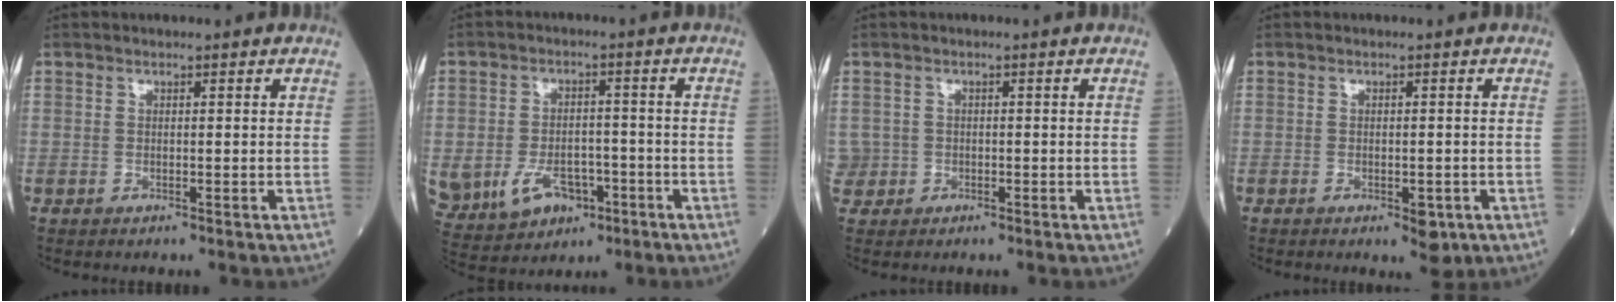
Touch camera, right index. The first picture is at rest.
{"total": 16.7, "force": [-6.0, 12.5, 9.3], "torque": [-0.227, 0.006, -0.084]}
{"total": 2.4, "force": [-0.4, 2.3, 0.0], "torque": [0.007, 0.008, -0.007]}
{"total": 3.2, "force": [-1.4, 1.5, 2.5], "torque": [-0.025, -0.002, -0.012]}